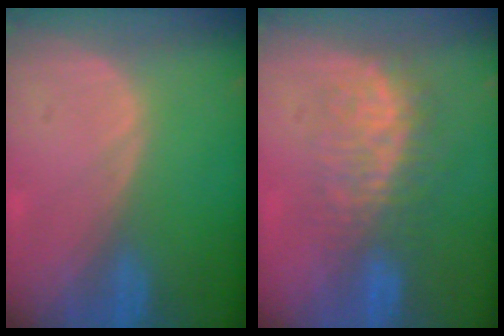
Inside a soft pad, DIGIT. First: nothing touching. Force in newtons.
{"total": 7.6, "press": 7.3, "slide": 2.1}